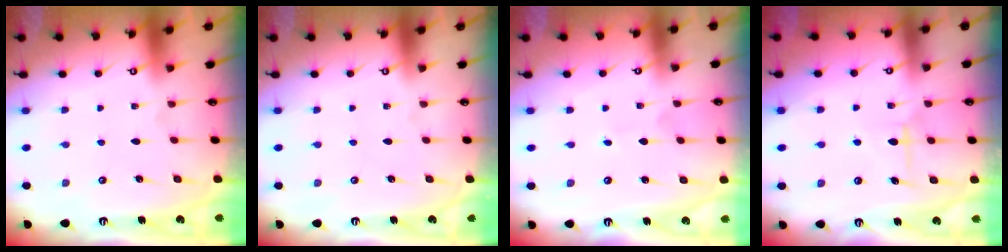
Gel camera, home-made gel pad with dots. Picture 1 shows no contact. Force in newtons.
{"total": 0.0}
{"total": 1.1, "press": 1.1, "slide": 0.1}
{"total": 6.7, "press": 6.7, "slide": 0.6}